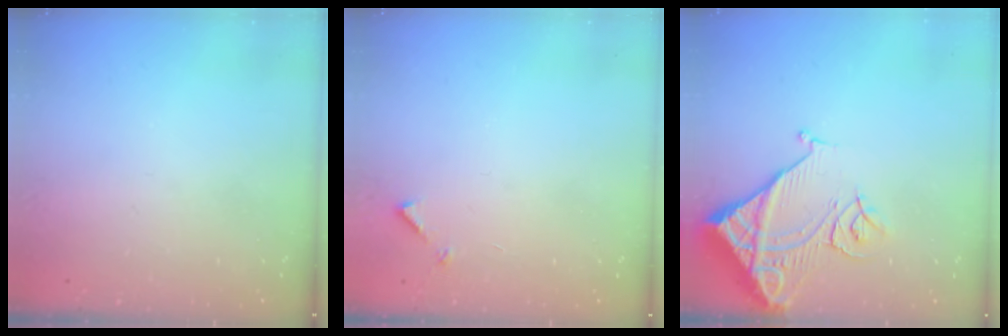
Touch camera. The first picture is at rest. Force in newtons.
{"total": 5.0, "press": 4.9, "slide": 0.5}
{"total": 12.1, "press": 12.0, "slide": 1.6}